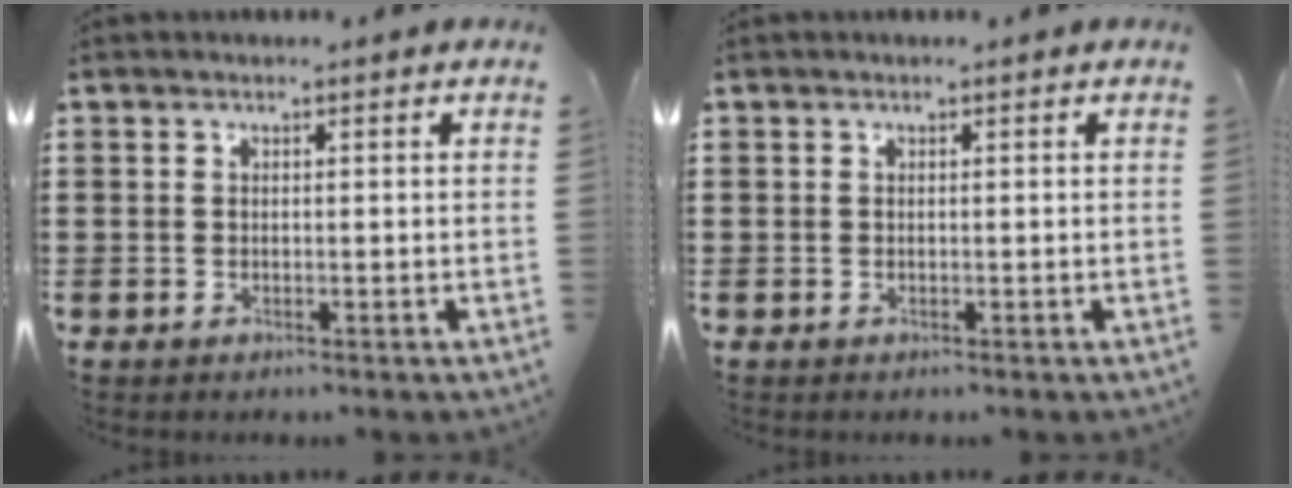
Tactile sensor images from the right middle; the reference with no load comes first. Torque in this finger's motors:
{"motor_torque": [0.00, 0.00, 0.00, 0.00]}